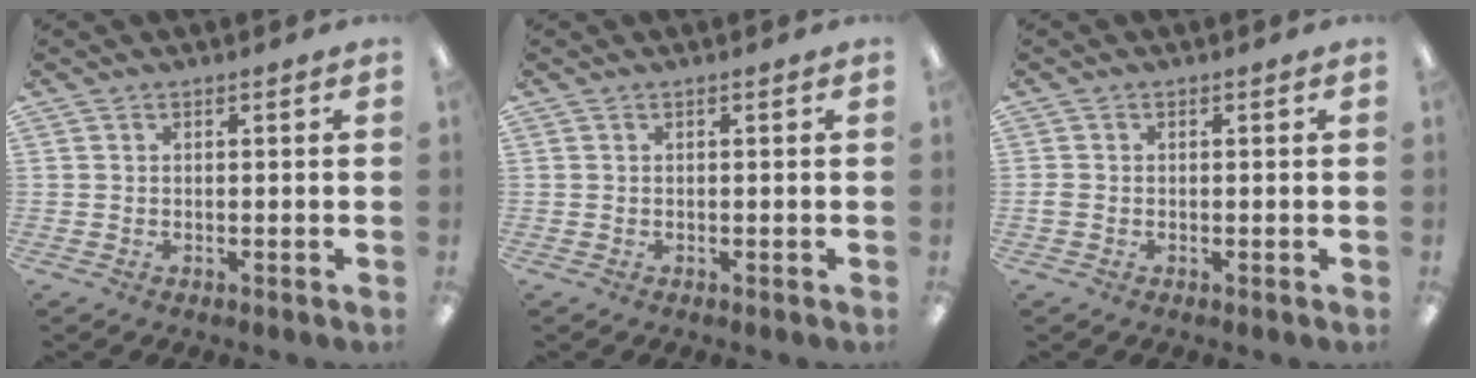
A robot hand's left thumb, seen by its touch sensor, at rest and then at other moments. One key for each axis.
{"total": 0.0}
{"total": 1.1, "fx": -0.3, "fy": 0.8, "fz": 0.6, "tx": -0.011, "ty": 0.002, "tz": -0.006}